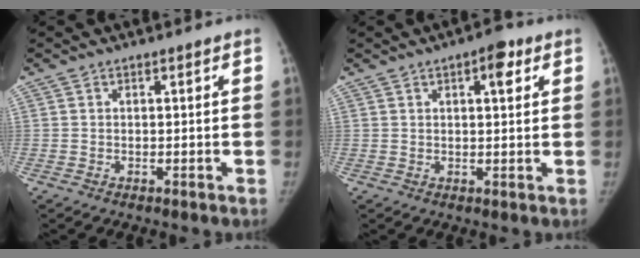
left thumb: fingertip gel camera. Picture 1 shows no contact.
{"total": 4.4, "force": [2.0, 1.8, 3.5], "torque": [-0.034, -0.003, 0.023]}